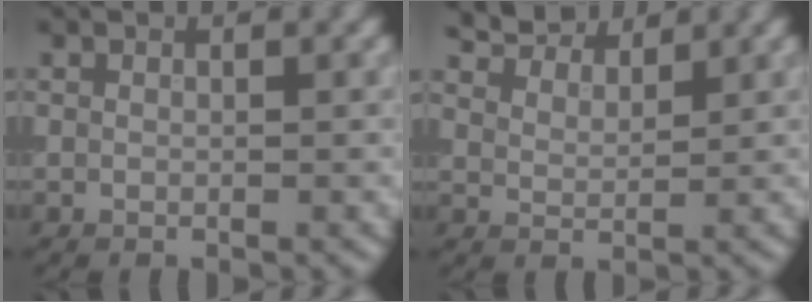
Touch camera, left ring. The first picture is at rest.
{"total": 6.0, "force": [5.4, 1.8, 2.0], "torque": [-0.052, 0.009, 0.092]}